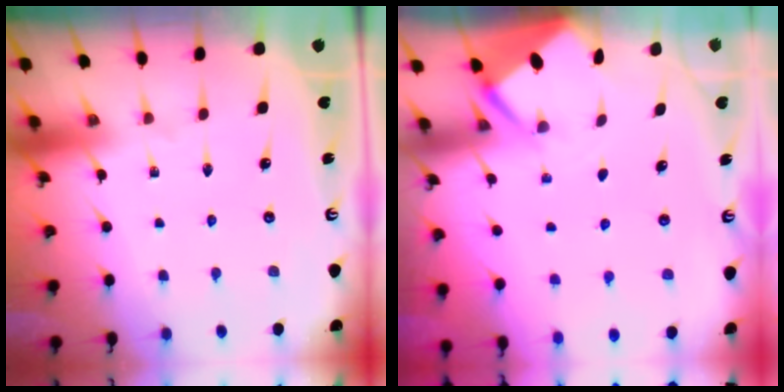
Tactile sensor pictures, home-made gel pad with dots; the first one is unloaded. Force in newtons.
{"total": 2.7, "press": 2.7, "slide": 0.3}